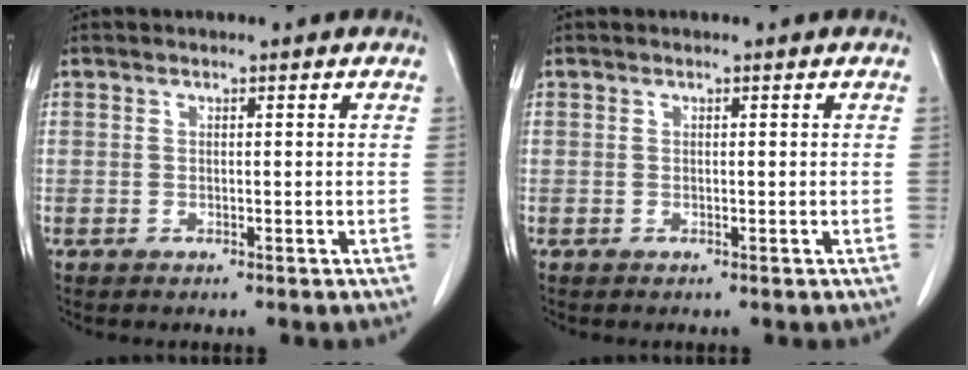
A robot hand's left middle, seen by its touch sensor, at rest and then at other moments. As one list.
[{"total": 0.0}]